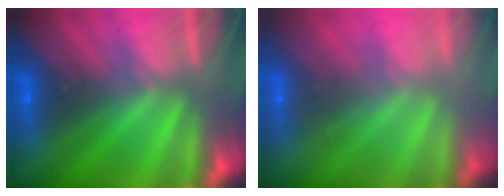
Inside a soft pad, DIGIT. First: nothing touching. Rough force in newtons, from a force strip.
{"total": 2.3}